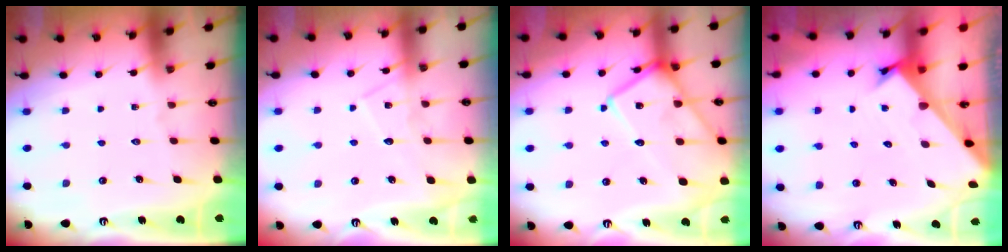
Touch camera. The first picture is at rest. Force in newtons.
{"total": 8.6, "press": 8.5, "slide": 0.8}
{"total": 17.9, "press": 17.9, "slide": 1.7}
{"total": 2.6, "press": 2.6, "slide": 0.3}